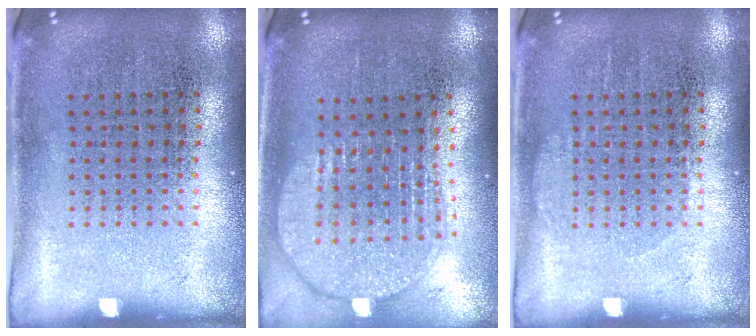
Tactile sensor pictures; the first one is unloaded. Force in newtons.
{"total": 1.9, "press": 1.7, "slide": 1.0}
{"total": 0.7, "press": 0.7, "slide": 0.2}